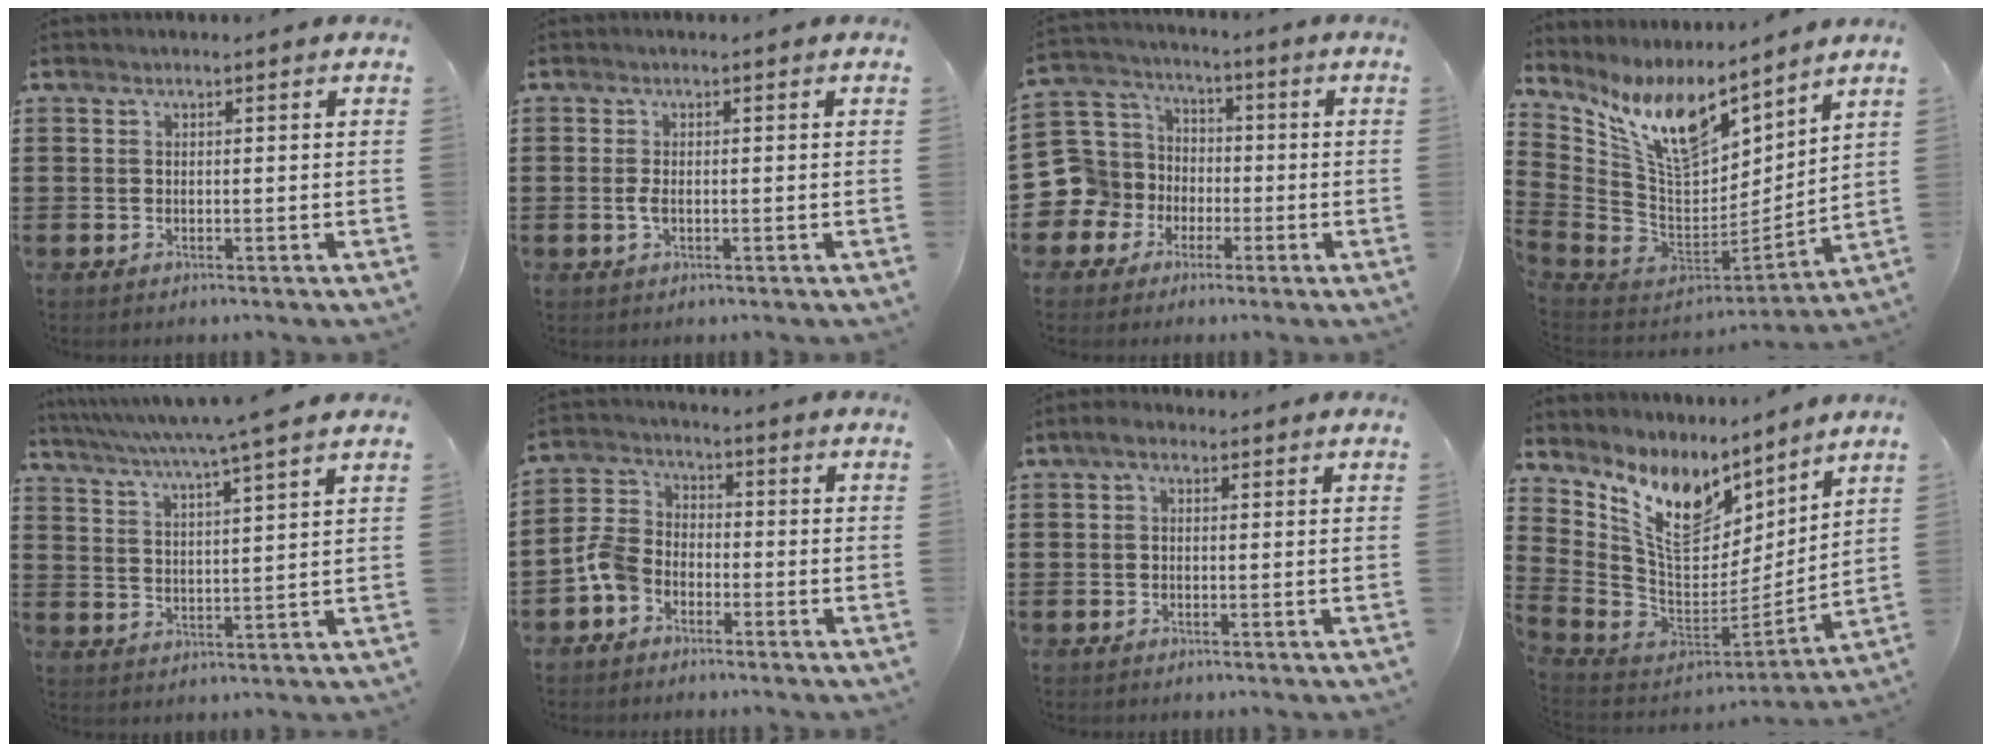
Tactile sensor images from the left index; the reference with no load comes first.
{"total": 1.7, "force": [-0.3, 0.7, 1.5], "torque": [-0.036, -0.003, -0.008]}
{"total": 10.1, "force": [-3.2, 9.4, 1.8], "torque": [-0.107, 0.011, -0.065]}
{"total": 13.8, "force": [8.4, 6.3, 8.9], "torque": [-0.212, -0.053, 0.151]}
{"total": 5.6, "force": [4.8, -1.4, 2.6], "torque": [-0.069, -0.035, 0.076]}
{"total": 5.7, "force": [-3.2, 3.8, 2.6], "torque": [-0.085, 0.007, -0.072]}
{"total": 1.6, "force": [-0.3, 0.9, 1.3], "torque": [-0.027, 0.005, -0.007]}
{"total": 12.3, "force": [7.4, 6.3, 7.6], "torque": [-0.185, -0.056, 0.138]}